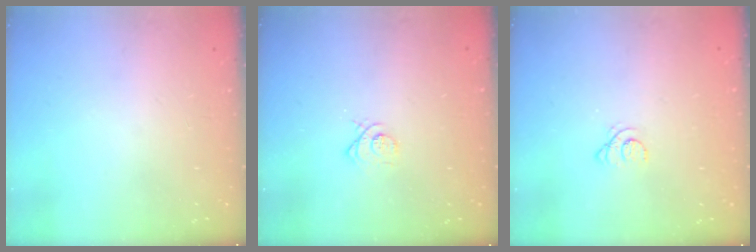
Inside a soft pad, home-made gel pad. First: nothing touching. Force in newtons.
{"total": 3.7, "press": 3.7, "slide": 0.1}
{"total": 1.6, "press": 1.6, "slide": 0.2}